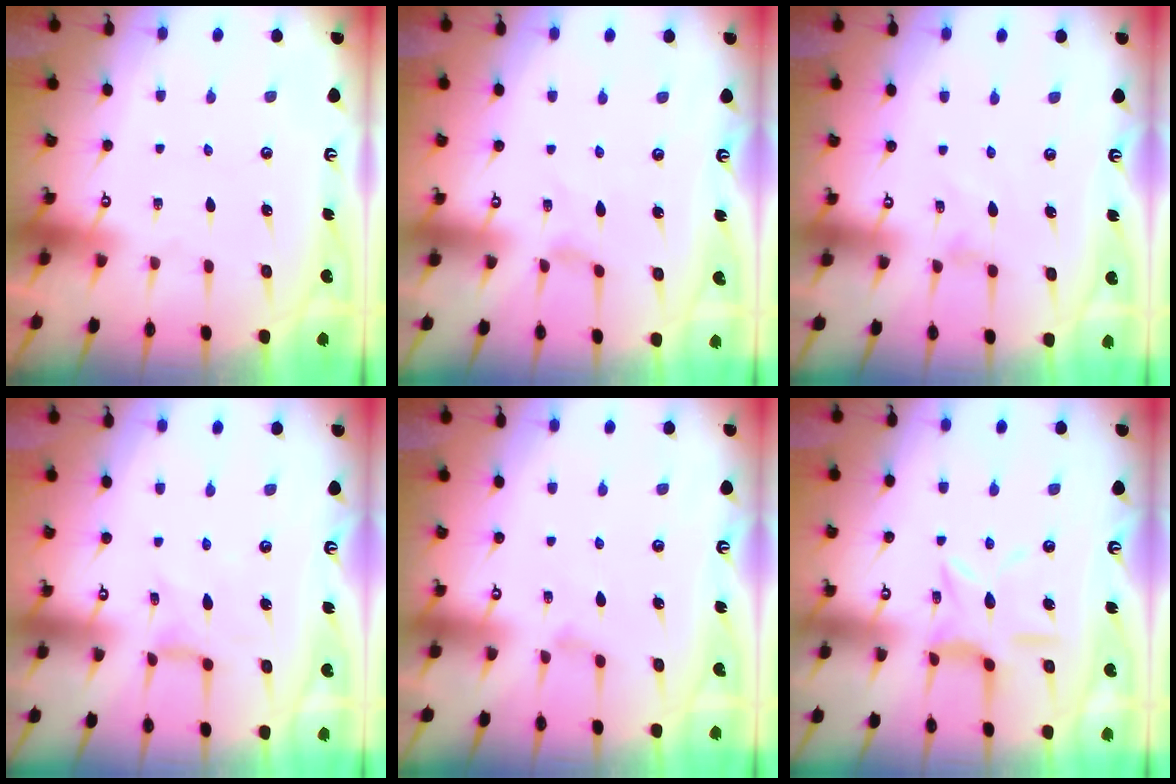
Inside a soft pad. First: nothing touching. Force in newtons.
{"total": 0.6, "press": 0.6, "slide": 0.2}
{"total": 0.9, "press": 0.8, "slide": 0.2}
{"total": 1.2, "press": 1.1, "slide": 0.4}
{"total": 2.1, "press": 2.1, "slide": 0.4}
{"total": 10.6, "press": 10.5, "slide": 0.8}